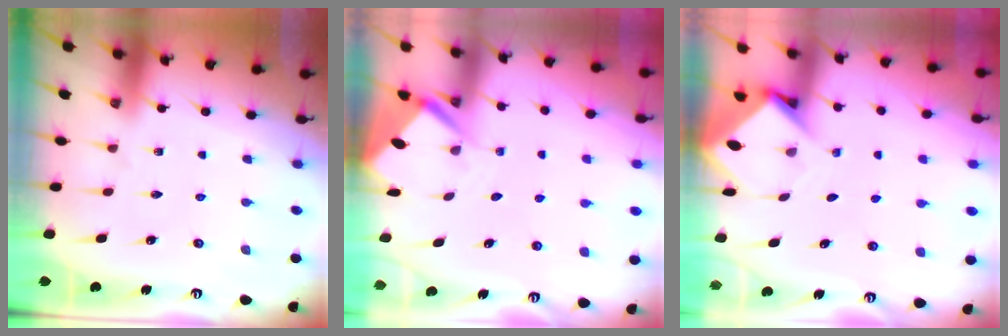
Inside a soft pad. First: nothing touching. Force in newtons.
{"total": 3.4, "press": 3.4, "slide": 0.3}
{"total": 4.0, "press": 4.0, "slide": 0.3}